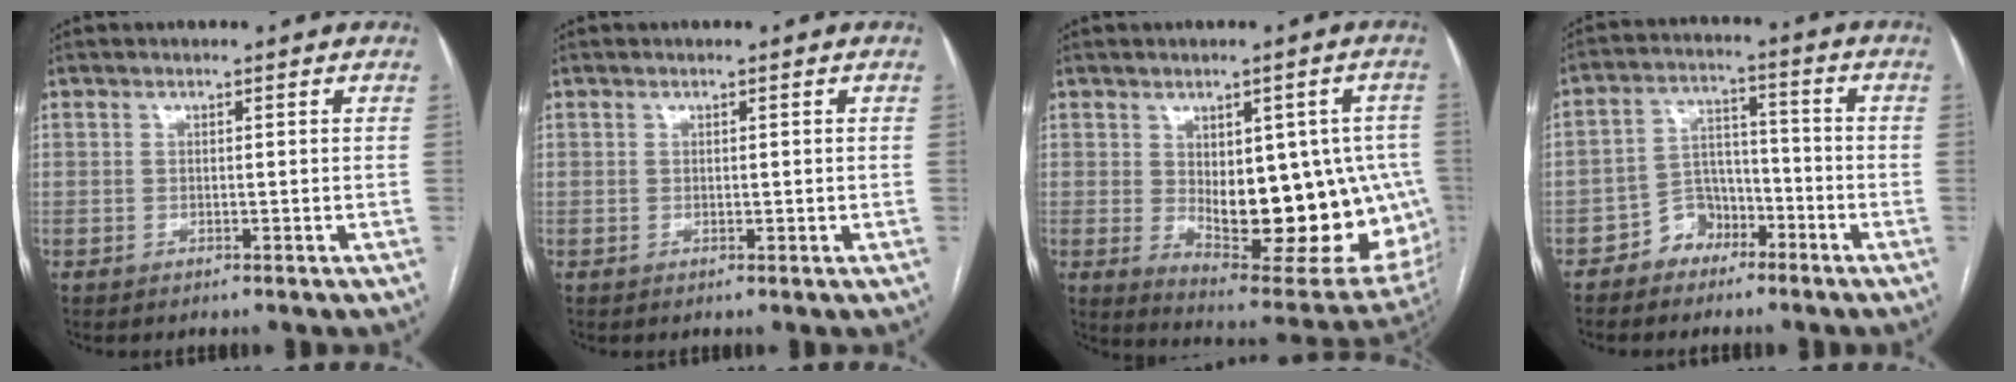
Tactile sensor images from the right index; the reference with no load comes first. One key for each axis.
{"total": 0.8, "fx": 0.1, "fy": 0.4, "fz": 0.7, "tx": -0.011, "ty": -0.003, "tz": 0.004}
{"total": 20.6, "fx": -1.2, "fy": 8.7, "fz": 18.6, "tx": -0.182, "ty": 0.009, "tz": 0.016}
{"total": 6.3, "fx": -4.0, "fy": 4.6, "fz": 1.8, "tx": -0.029, "ty": 0.023, "tz": -0.068}